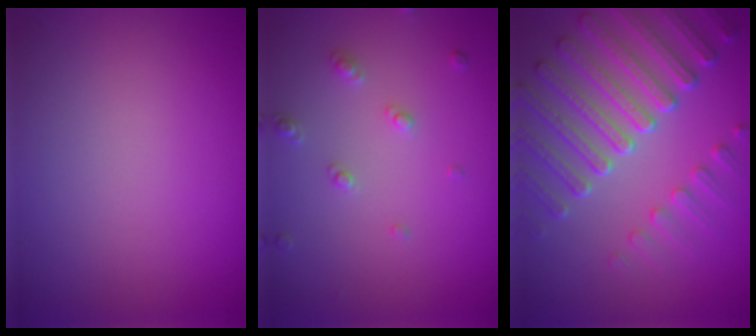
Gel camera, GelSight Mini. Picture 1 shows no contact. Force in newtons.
{"total": 1.6, "press": 1.5, "slide": 0.4}
{"total": 7.5, "press": 5.7, "slide": 4.9}